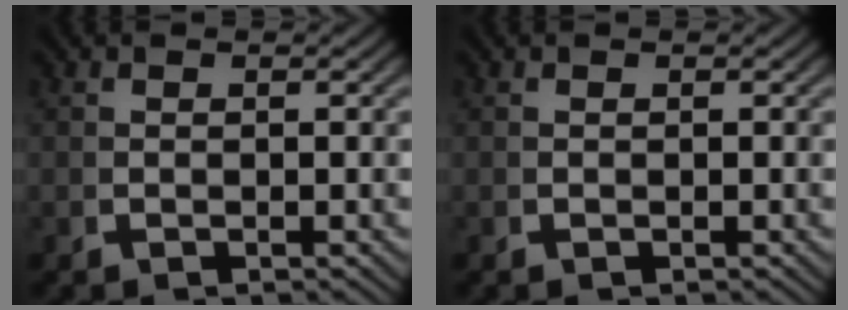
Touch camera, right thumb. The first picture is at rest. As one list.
[{"total": 0.0}]